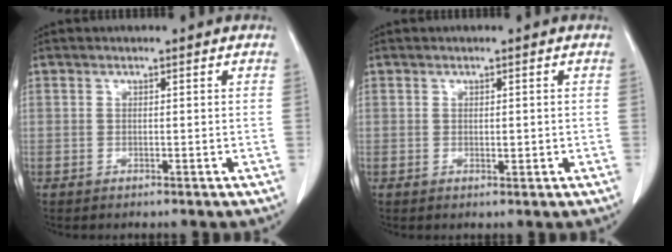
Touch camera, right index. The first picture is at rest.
{"total": 1.2, "force": [0.0, 0.5, 1.1], "torque": [-0.017, -0.002, 0.003]}